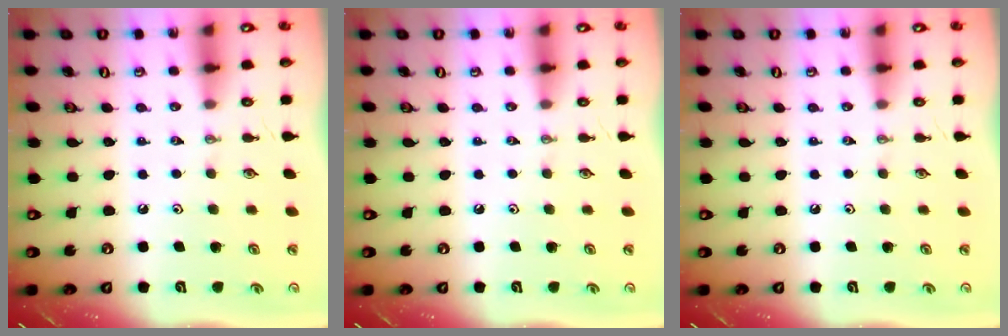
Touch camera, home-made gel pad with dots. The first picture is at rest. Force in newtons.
{"total": 0.0}
{"total": 0.0}